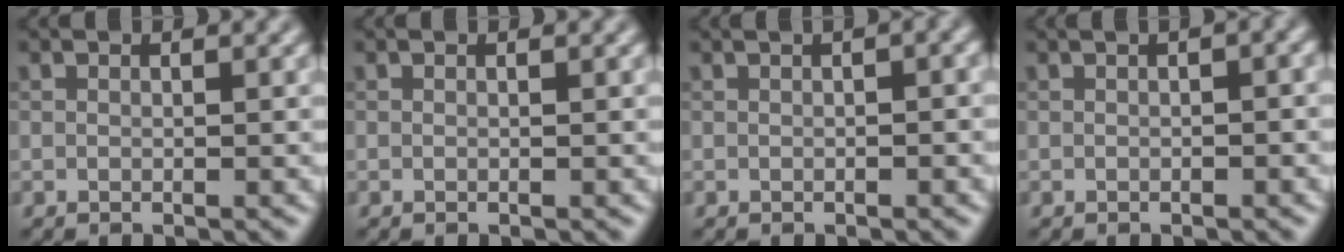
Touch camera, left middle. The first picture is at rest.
{"total": 0.0}
{"total": 3.7, "force": [1.2, 1.5, 3.1], "torque": [-0.024, 0.020, -0.002]}
{"total": 3.8, "force": [1.2, 1.5, 3.3], "torque": [-0.025, 0.020, -0.003]}